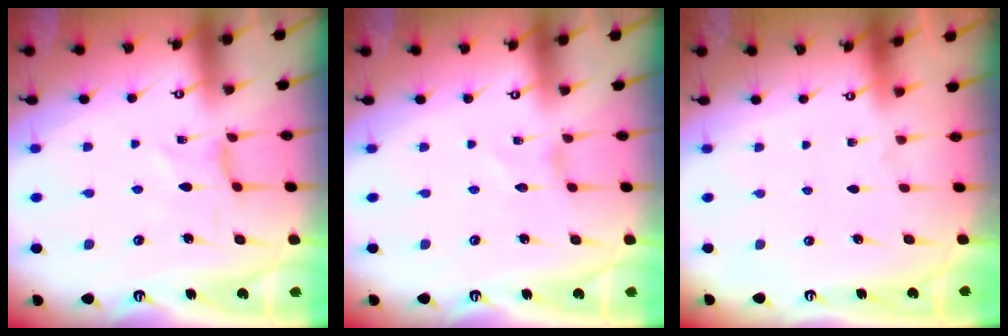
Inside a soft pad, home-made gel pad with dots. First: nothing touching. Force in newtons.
{"total": 0.0}
{"total": 0.0}